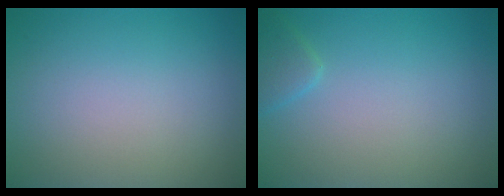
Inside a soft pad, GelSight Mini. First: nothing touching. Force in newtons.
{"total": 1.4, "press": 1.4, "slide": 0.1}